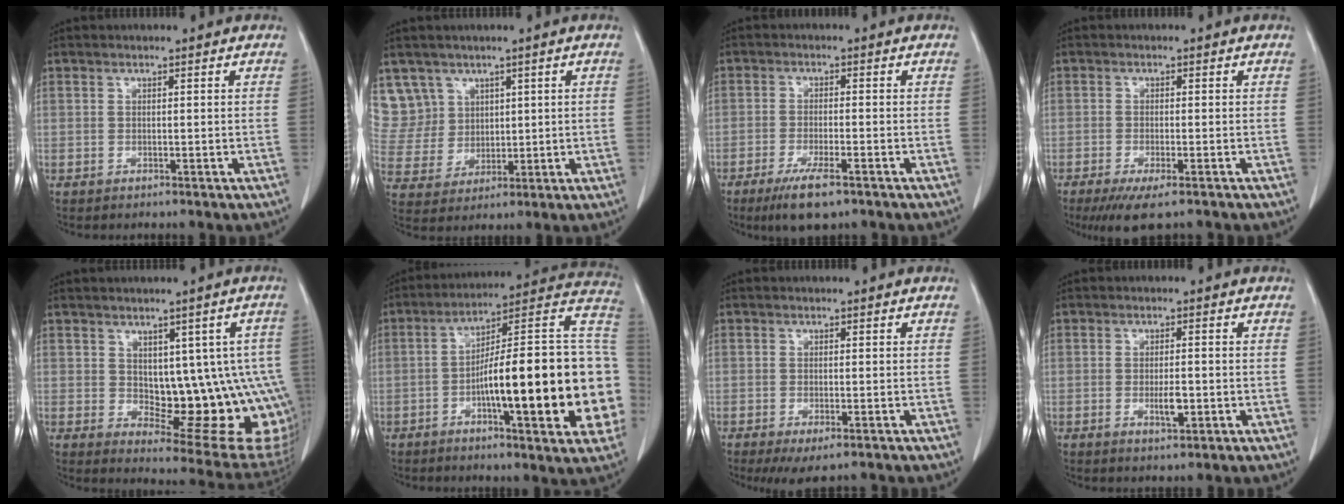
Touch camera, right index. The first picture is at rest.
{"total": 8.3, "force": [4.8, 6.8, -0.3], "torque": [-0.002, 0.021, 0.113]}
{"total": 6.7, "force": [-4.2, 1.0, 5.1], "torque": [-0.094, -0.015, -0.066]}
{"total": 6.4, "force": [-4.5, 0.9, 4.4], "torque": [-0.066, -0.016, -0.066]}
{"total": 15.5, "force": [-0.2, 7.1, 13.8], "torque": [-0.130, 0.011, 0.025]}
{"total": 26.7, "force": [-4.5, 4.2, 26.0], "torque": [-0.289, 0.026, -0.064]}
{"total": 4.7, "force": [-3.2, 1.2, 3.2], "torque": [-0.043, -0.012, -0.044]}
{"total": 3.0, "force": [-0.8, 0.8, 2.8], "torque": [-0.054, -0.001, -0.006]}